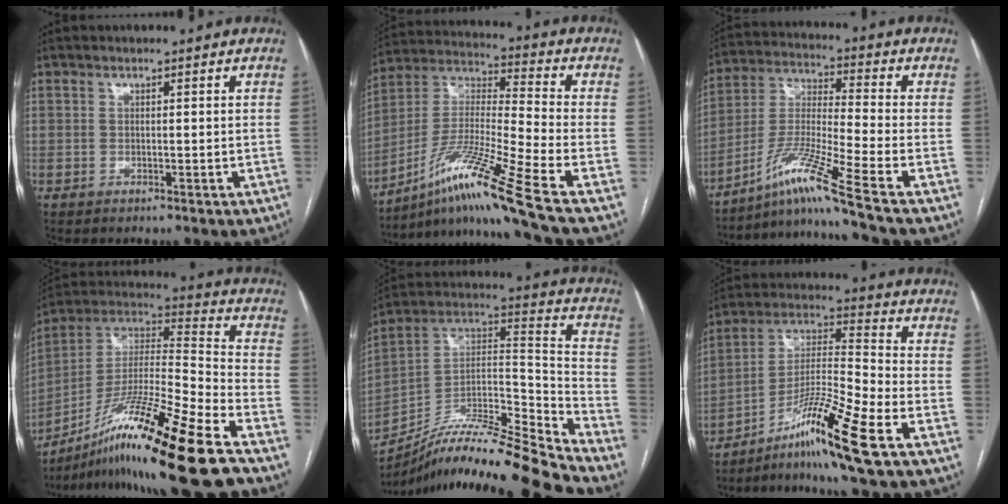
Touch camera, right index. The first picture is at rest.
{"total": 16.7, "force": [-10.9, -2.9, 12.4], "torque": [-0.256, -0.006, -0.195]}
{"total": 12.4, "force": [-8.5, -2.9, 8.5], "torque": [-0.180, -0.014, -0.155]}
{"total": 23.9, "force": [-16.2, -0.7, 17.5], "torque": [-0.306, -0.022, -0.294]}
{"total": 21.8, "force": [-19.3, -0.4, 10.1], "torque": [-0.166, 0.022, -0.334]}
{"total": 14.4, "force": [-8.4, -0.9, 11.7], "torque": [-0.229, -0.014, -0.150]}